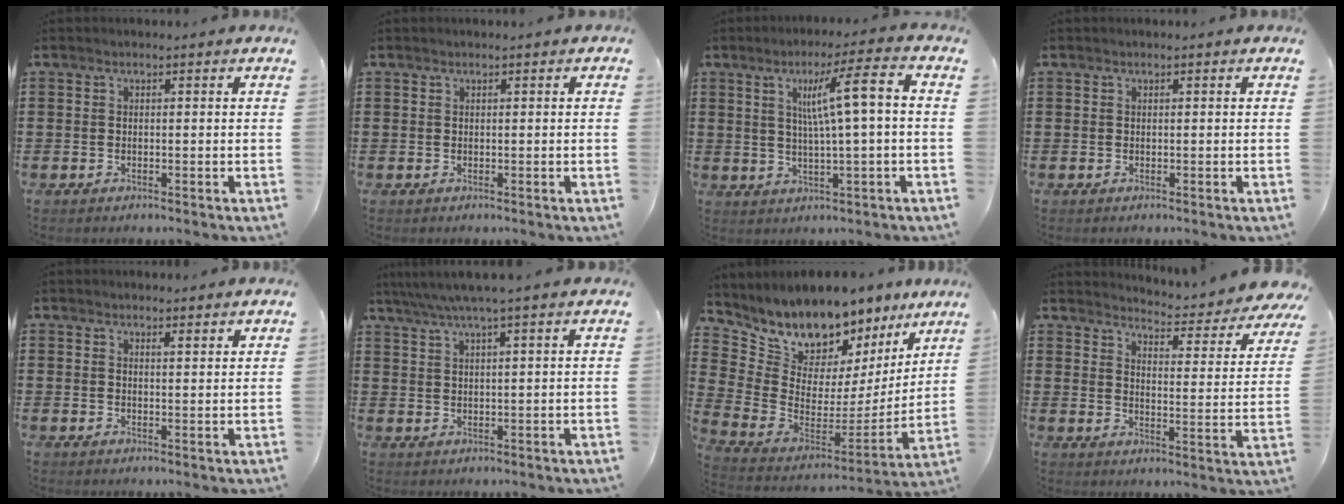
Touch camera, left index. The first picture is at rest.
{"total": 0.0}
{"total": 7.6, "force": [1.3, 0.3, 7.5], "torque": [-0.146, 0.002, 0.014]}
{"total": 0.0}
{"total": 1.8, "force": [1.7, 0.3, 0.4], "torque": [-0.003, -0.002, 0.032]}
{"total": 3.7, "force": [2.6, -0.5, 2.5], "torque": [-0.054, -0.006, 0.045]}
{"total": 9.2, "force": [8.6, 3.2, 0.8], "torque": [-0.076, -0.076, 0.155]}
{"total": 4.0, "force": [4.0, -0.2, 0.7], "torque": [-0.024, -0.046, 0.057]}